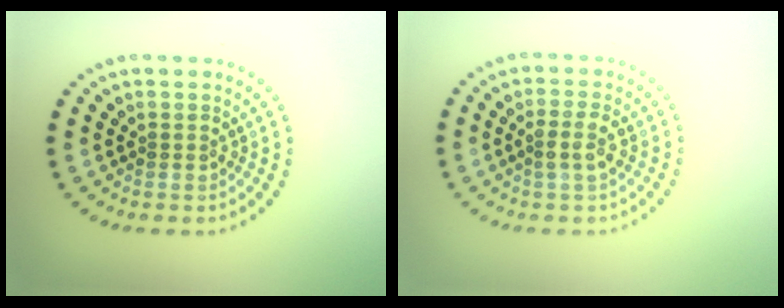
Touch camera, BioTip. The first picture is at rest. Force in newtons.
{"total": 1.8, "press": 1.7, "slide": 0.4}